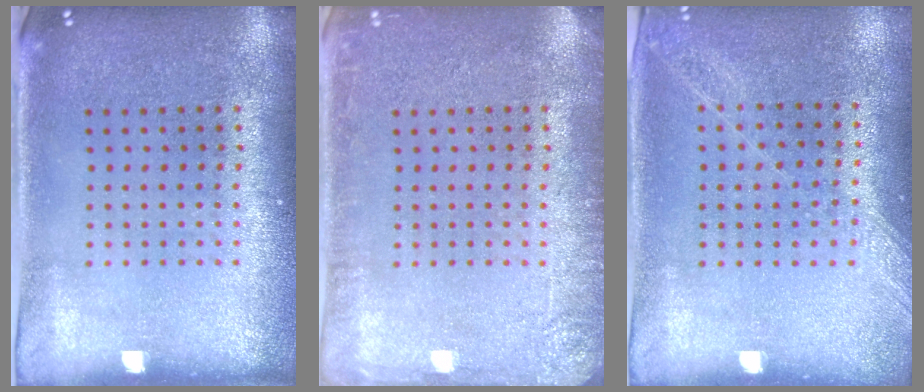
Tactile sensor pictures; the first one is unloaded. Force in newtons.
{"total": 2.1, "press": 2.1, "slide": 0.3}
{"total": 1.2, "press": 1.1, "slide": 0.1}